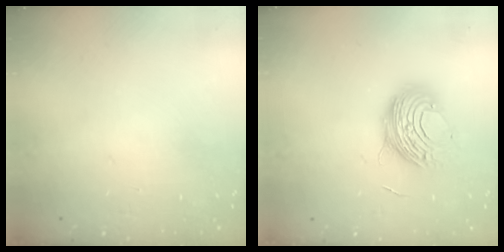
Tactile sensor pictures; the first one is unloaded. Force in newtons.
{"total": 11.0, "press": 11.0, "slide": 0.6}